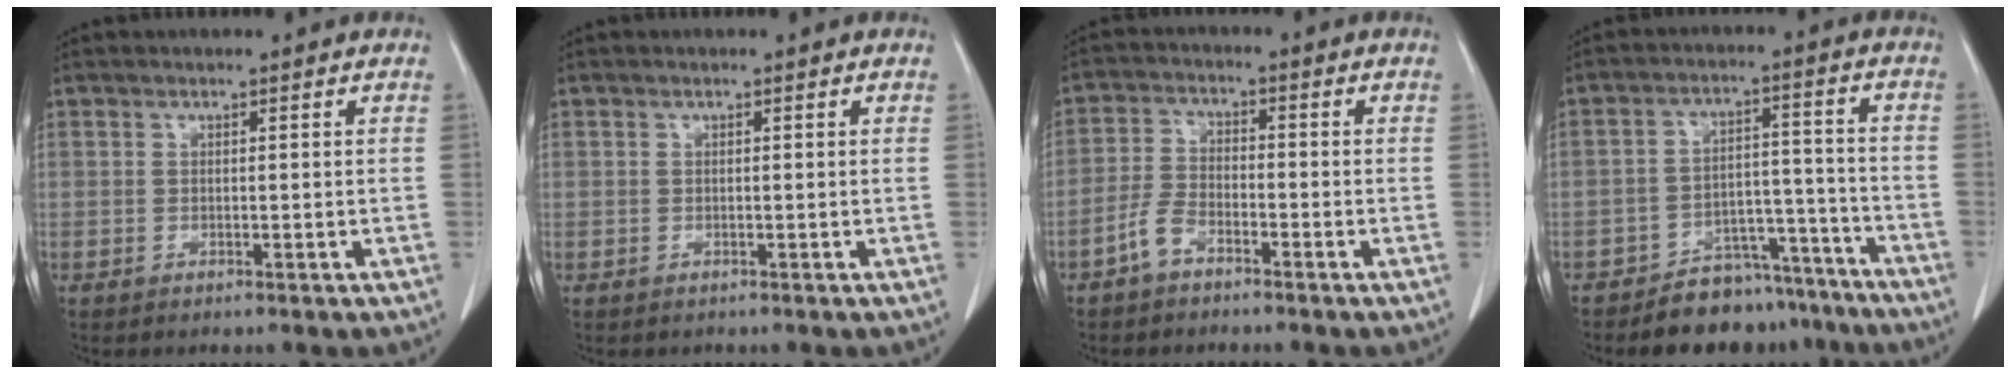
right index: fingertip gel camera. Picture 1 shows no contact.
{"total": 0.6, "force": [-0.2, 0.6, -0.1], "torque": [0.005, 0.007, -0.007]}
{"total": 4.3, "force": [-2.9, 2.0, 2.4], "torque": [-0.057, 0.008, -0.060]}
{"total": 9.5, "force": [-8.1, 4.7, 1.7], "torque": [0.007, 0.053, -0.124]}